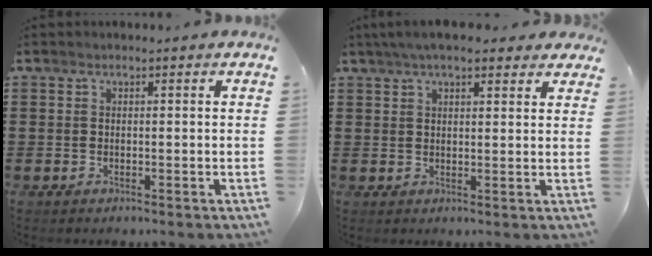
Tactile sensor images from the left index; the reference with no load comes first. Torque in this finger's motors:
{"motor_torque": [2.14, 0.00, 1.05, 0.21]}